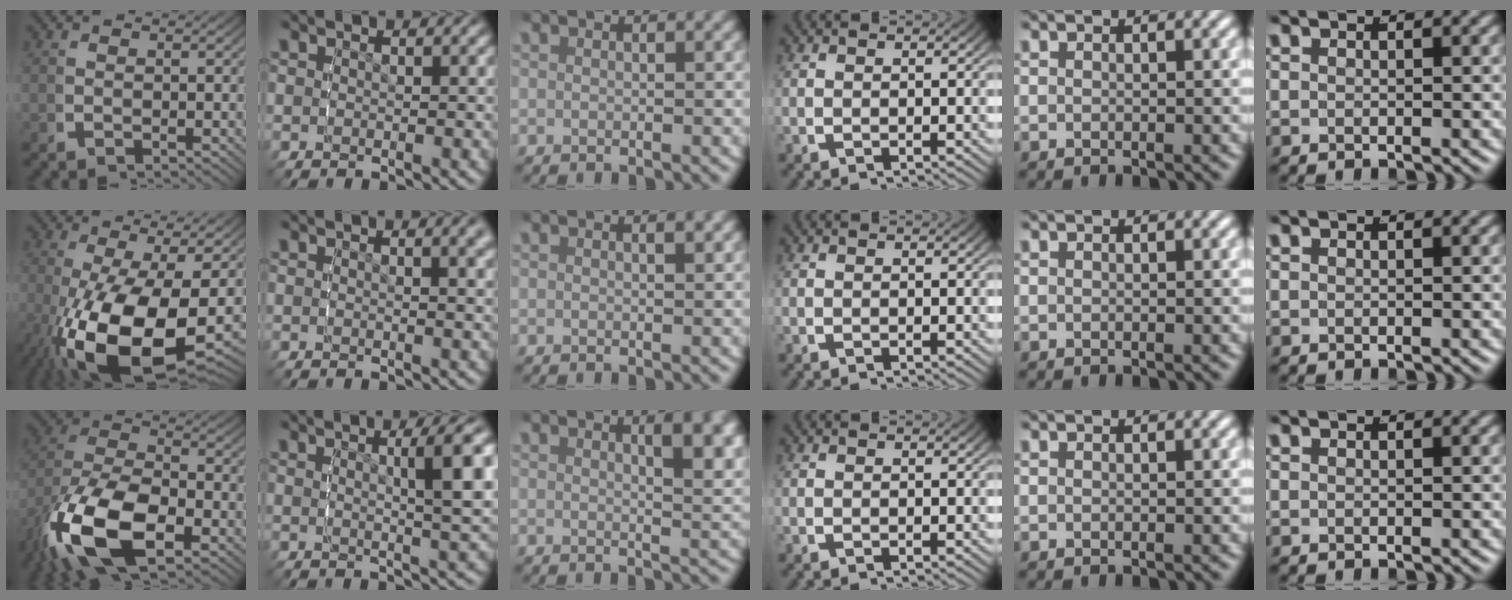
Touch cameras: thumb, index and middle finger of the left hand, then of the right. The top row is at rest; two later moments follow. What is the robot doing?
{"motion": "lift_and_place", "object": "screwdriver"}